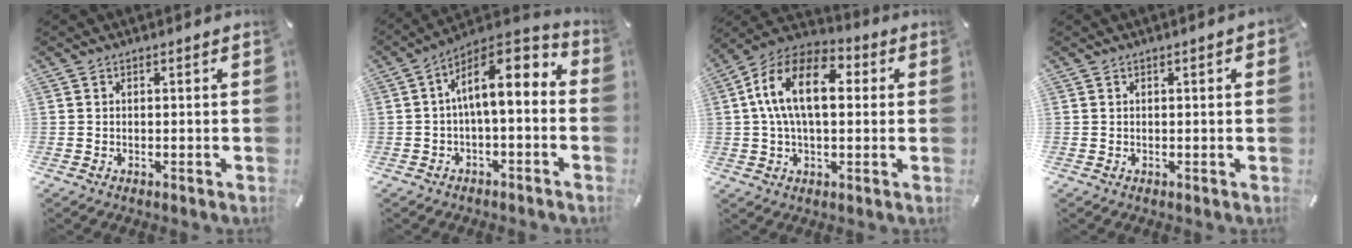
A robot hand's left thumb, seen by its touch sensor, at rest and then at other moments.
{"total": 12.6, "force": [1.8, 5.6, 11.2], "torque": [-0.178, -0.010, 0.028]}
{"total": 15.0, "force": [2.5, 8.9, 11.8], "torque": [-0.236, 0.008, 0.041]}
{"total": 1.5, "force": [0.3, 0.3, 1.5], "torque": [-0.026, 0.003, 0.003]}